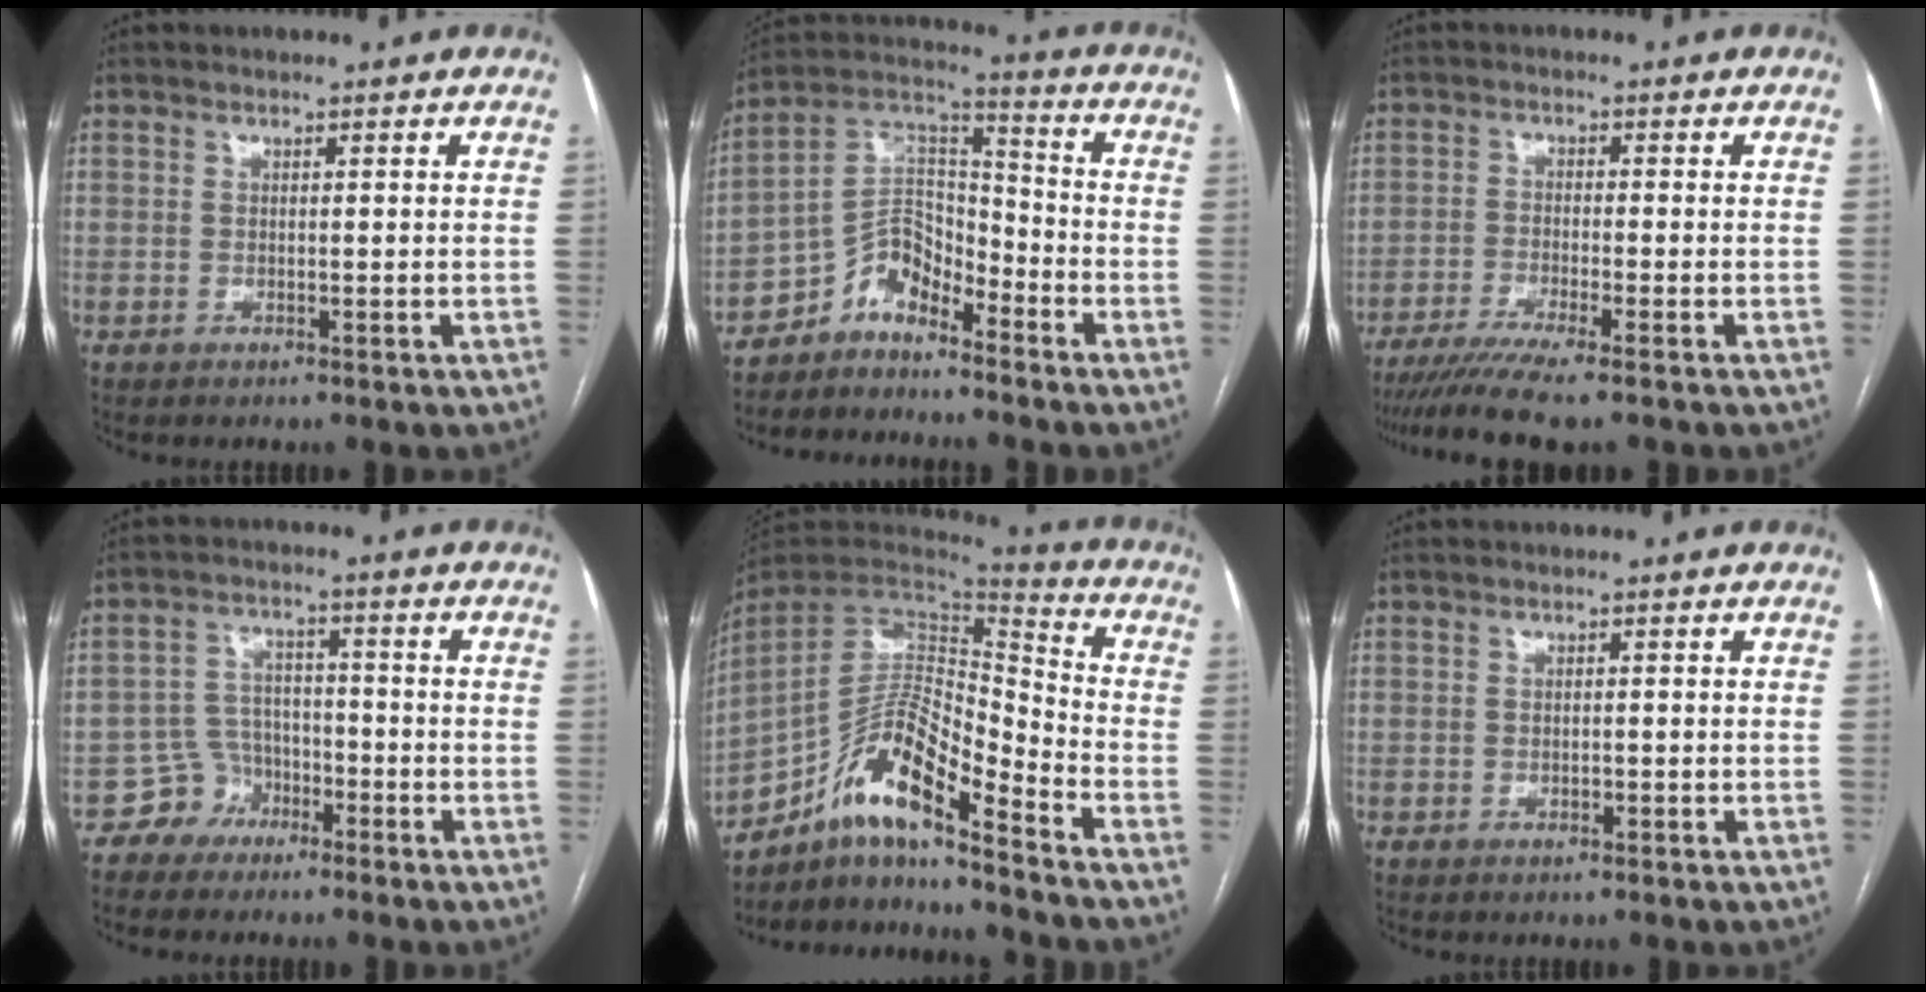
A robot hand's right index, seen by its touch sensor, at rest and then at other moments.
{"total": 8.2, "force": [-6.2, 3.8, 3.7], "torque": [-0.069, 0.038, -0.124]}
{"total": 8.0, "force": [-6.4, -0.4, 4.8], "torque": [-0.070, -0.018, -0.104]}
{"total": 4.9, "force": [-3.2, 3.7, -0.1], "torque": [0.011, 0.015, -0.057]}
{"total": 14.5, "force": [-10.4, 2.4, 9.8], "torque": [-0.177, 0.020, -0.186]}
{"total": 0.7, "force": [-0.3, 0.5, 0.4], "torque": [-0.006, 0.002, -0.003]}